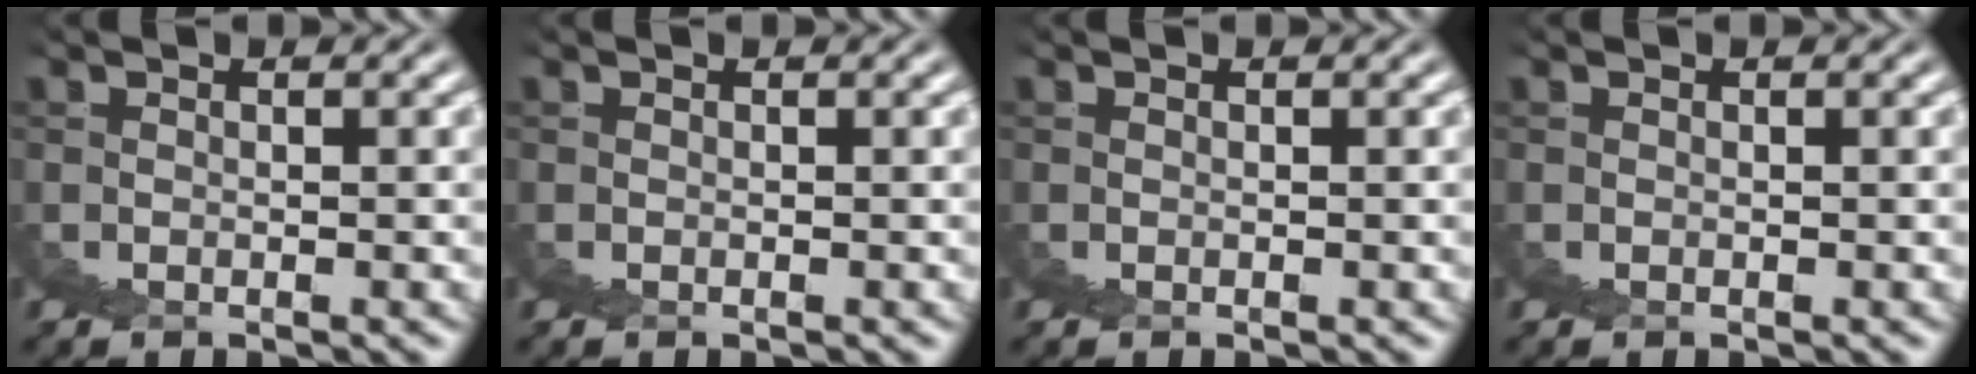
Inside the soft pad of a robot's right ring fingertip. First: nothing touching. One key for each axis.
{"total": 0.0}
{"total": 0.0}
{"total": 0.0}